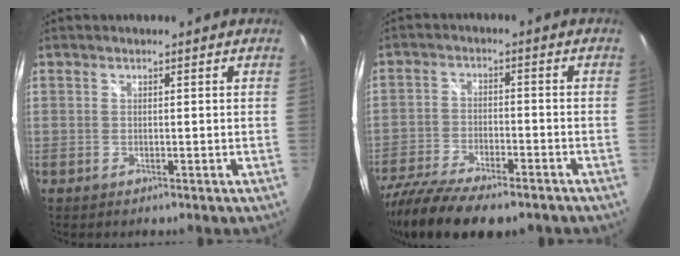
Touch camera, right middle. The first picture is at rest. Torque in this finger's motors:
{"motor_torque": [2.14, 0.00, 0.36, 0.10]}